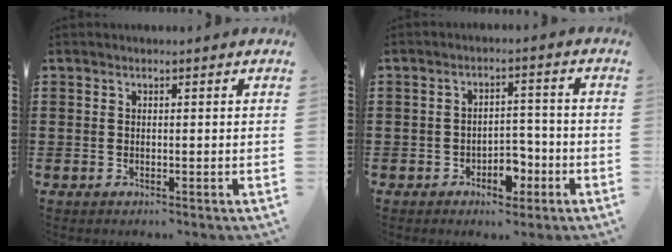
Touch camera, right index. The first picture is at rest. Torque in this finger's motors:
{"motor_torque": [0.41, 0.46, 0.45, 0.07]}